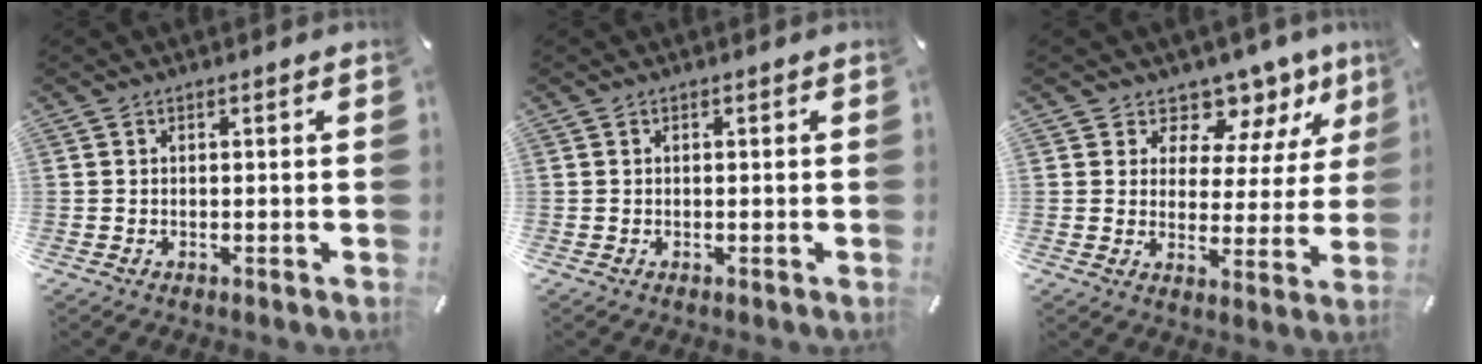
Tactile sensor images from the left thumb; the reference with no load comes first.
{"total": 0.0}
{"total": 8.1, "force": [6.2, 5.0, 1.4], "torque": [-0.021, -0.065, 0.108]}